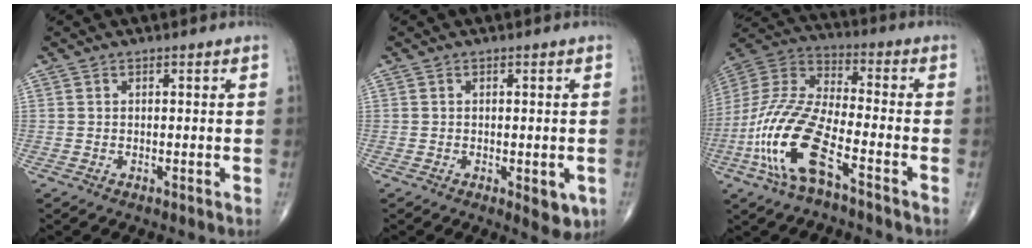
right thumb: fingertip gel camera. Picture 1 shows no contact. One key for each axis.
{"total": 4.4, "fx": -1.3, "fy": 1.9, "fz": 3.7, "tx": -0.032, "ty": -0.007, "tz": -0.012}
{"total": 18.0, "fx": -8.0, "fy": 6.2, "fz": 14.9, "tx": -0.335, "ty": 0.033, "tz": -0.154}